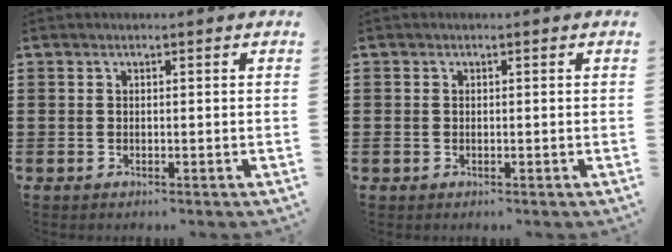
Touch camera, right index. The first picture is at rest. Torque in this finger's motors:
{"motor_torque": [0.49, 1.34, 0.08, -0.01]}